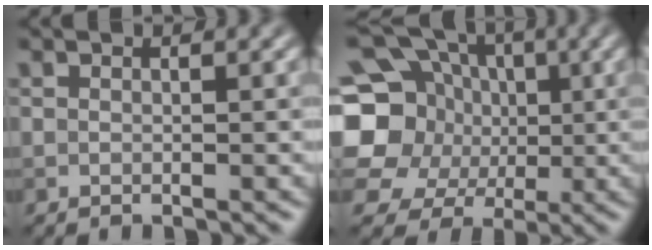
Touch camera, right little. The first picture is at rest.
{"total": 12.8, "force": [1.1, 11.4, 5.8], "torque": [-0.152, 0.018, 0.000]}